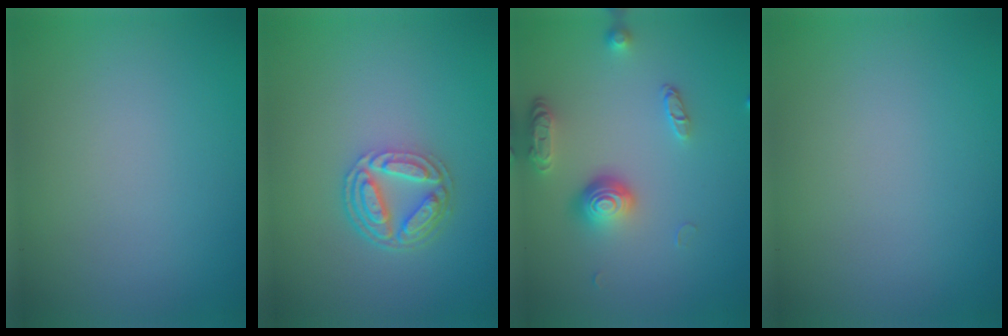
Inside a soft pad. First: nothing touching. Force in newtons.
{"total": 4.4, "press": 3.3, "slide": 2.9}
{"total": 3.7, "press": 2.8, "slide": 2.5}
{"total": 0.0}